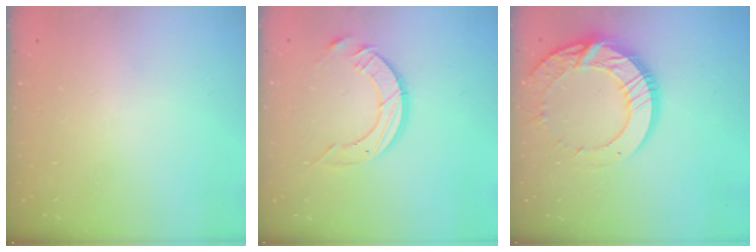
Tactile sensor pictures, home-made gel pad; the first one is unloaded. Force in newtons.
{"total": 10.4, "press": 10.3, "slide": 0.9}
{"total": 15.8, "press": 15.8, "slide": 1.3}